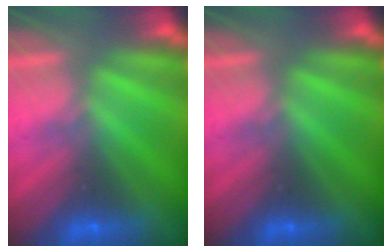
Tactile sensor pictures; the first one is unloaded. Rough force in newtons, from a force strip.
{"total": 0.0}